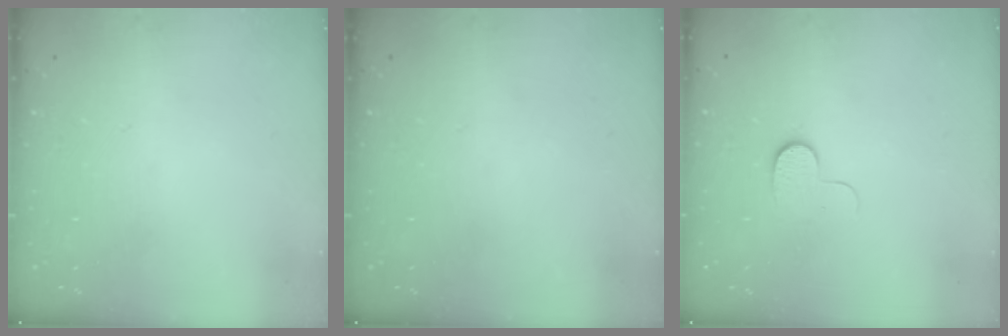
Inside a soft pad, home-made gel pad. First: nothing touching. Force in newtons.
{"total": 0.0}
{"total": 5.5, "press": 5.4, "slide": 0.8}